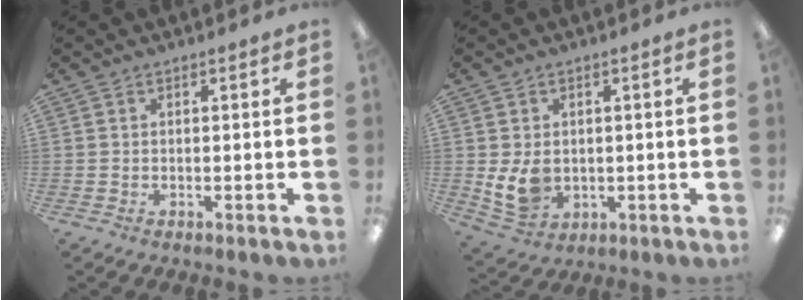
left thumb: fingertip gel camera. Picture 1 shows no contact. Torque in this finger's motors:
{"motor_torque": [0.76, 0.83, 0.43, -0.49, 0.26]}